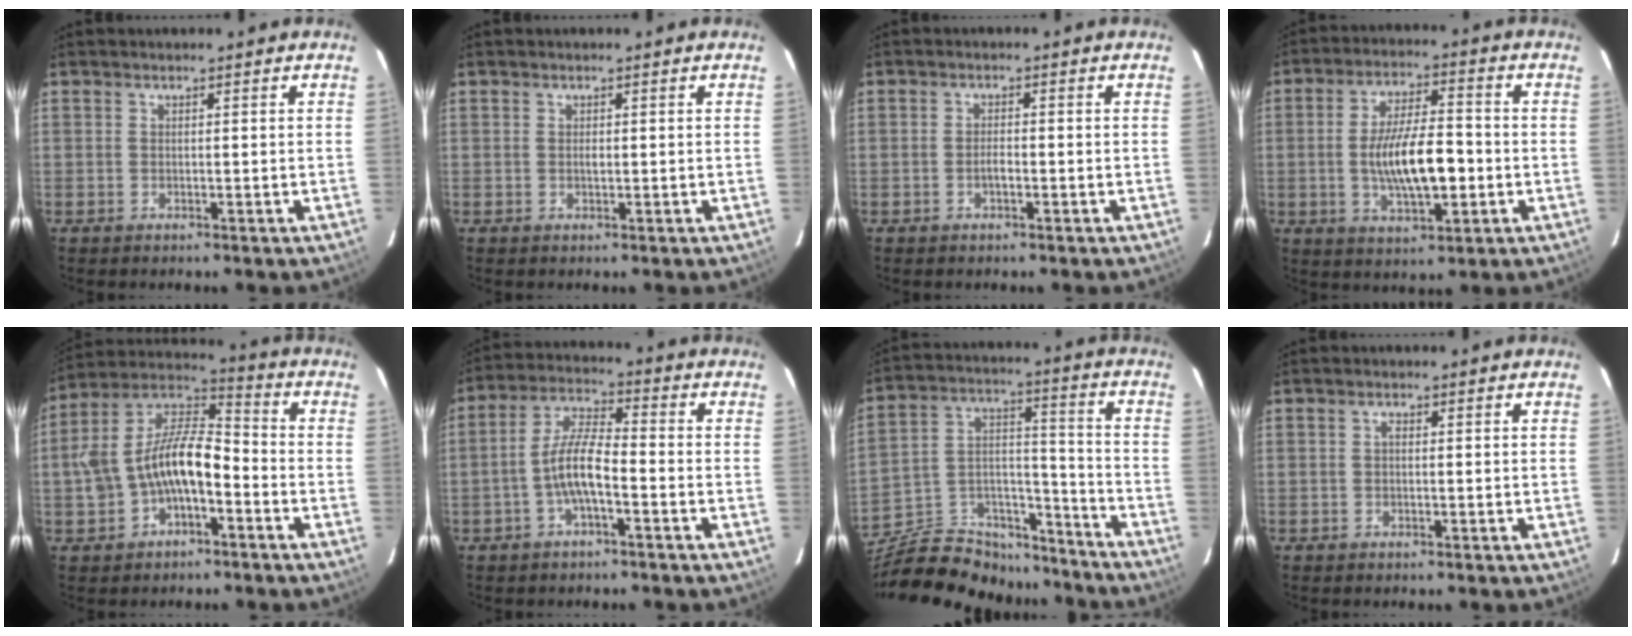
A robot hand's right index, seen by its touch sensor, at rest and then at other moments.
{"total": 0.7, "force": [0.0, 0.4, 0.5], "torque": [-0.009, 0.001, 0.001]}
{"total": 1.6, "force": [-0.7, 0.6, 1.3], "torque": [-0.025, 0.001, -0.013]}
{"total": 12.2, "force": [-1.9, 4.3, 11.3], "torque": [-0.211, -0.003, -0.028]}
{"total": 13.7, "force": [-3.7, 7.2, 11.1], "torque": [-0.222, 0.020, -0.062]}
{"total": 7.4, "force": [-2.6, 1.8, 6.6], "torque": [-0.141, 0.011, -0.050]}
{"total": 25.8, "force": [-20.0, 11.9, 11.0], "torque": [-0.236, 0.046, -0.299]}
{"total": 0.6, "force": [0.0, 0.4, 0.5], "torque": [-0.008, 0.004, -0.002]}